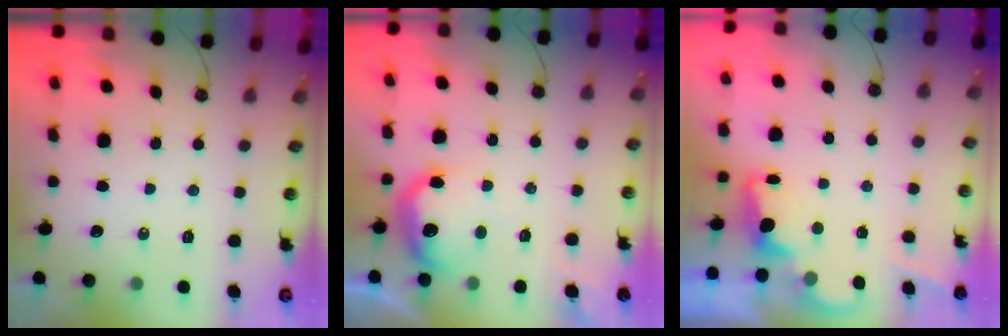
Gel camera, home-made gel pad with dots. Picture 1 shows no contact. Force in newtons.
{"total": 13.8, "press": 13.7, "slide": 0.8}
{"total": 2.4, "press": 2.4, "slide": 0.5}